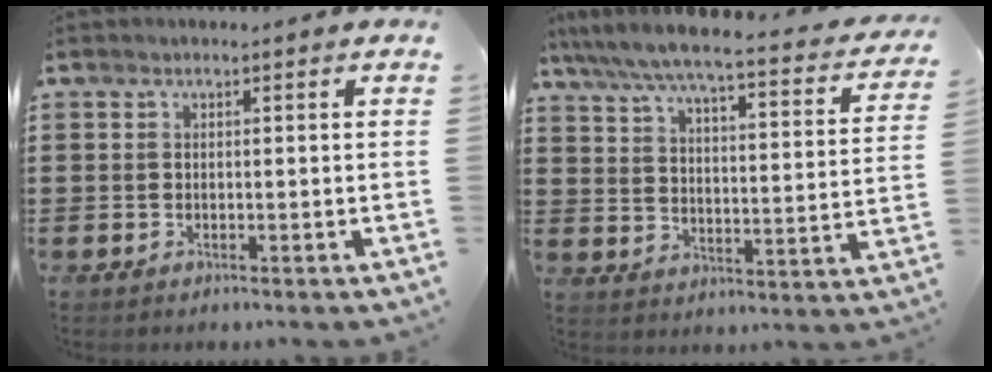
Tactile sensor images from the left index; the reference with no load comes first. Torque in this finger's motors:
{"motor_torque": [2.14, 0.00, 0.53, 0.05]}